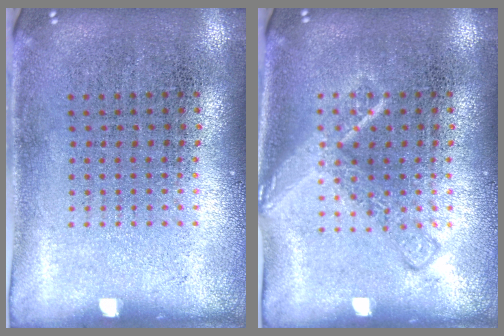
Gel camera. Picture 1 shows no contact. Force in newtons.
{"total": 2.0, "press": 2.0, "slide": 0.4}